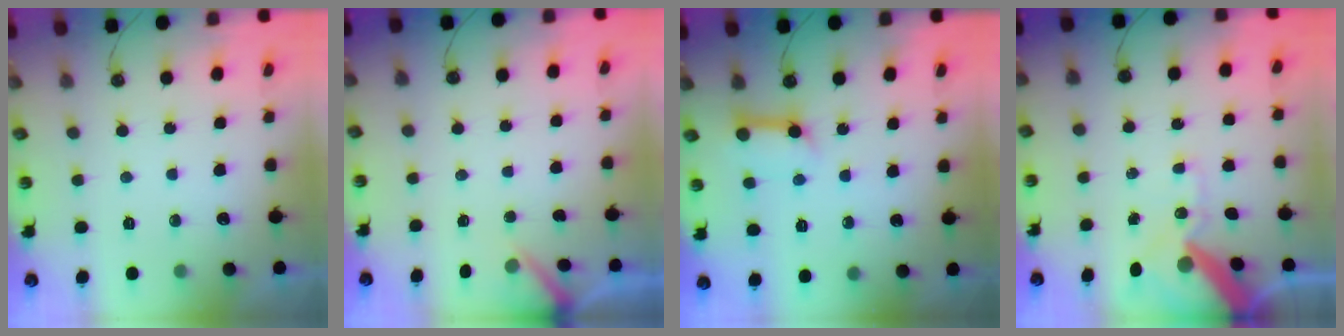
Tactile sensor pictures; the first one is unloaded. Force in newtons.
{"total": 2.4, "press": 2.4, "slide": 0.3}
{"total": 10.0, "press": 9.9, "slide": 1.4}
{"total": 13.1, "press": 13.0, "slide": 2.0}